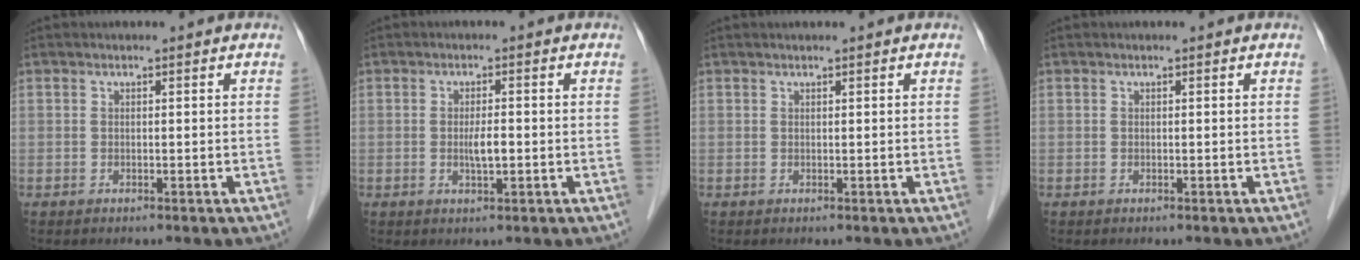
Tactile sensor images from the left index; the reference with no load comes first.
{"total": 2.3, "force": [-0.3, 0.4, 2.3], "torque": [-0.046, -0.002, -0.004]}
{"total": 1.2, "force": [1.1, 0.0, 0.6], "torque": [-0.009, 0.015, 0.021]}
{"total": 0.0}